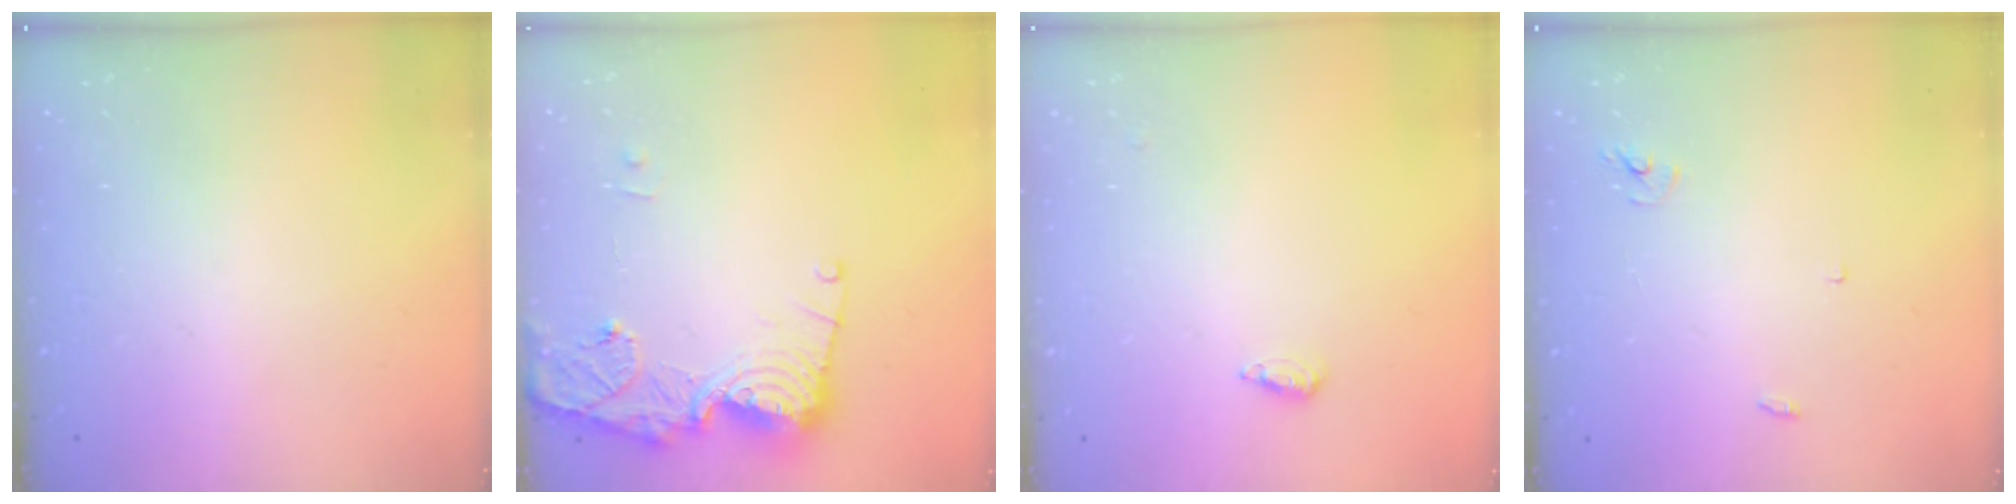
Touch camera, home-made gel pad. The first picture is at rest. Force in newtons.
{"total": 14.4, "press": 14.4, "slide": 1.4}
{"total": 2.2, "press": 2.2, "slide": 0.5}
{"total": 2.5, "press": 2.5, "slide": 0.1}